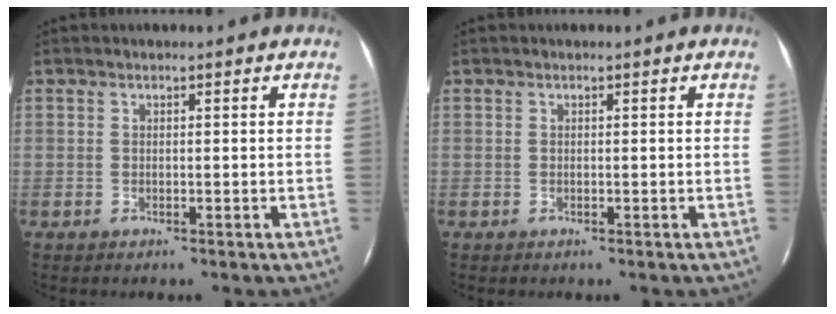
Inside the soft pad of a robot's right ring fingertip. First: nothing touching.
{"total": 0.0}